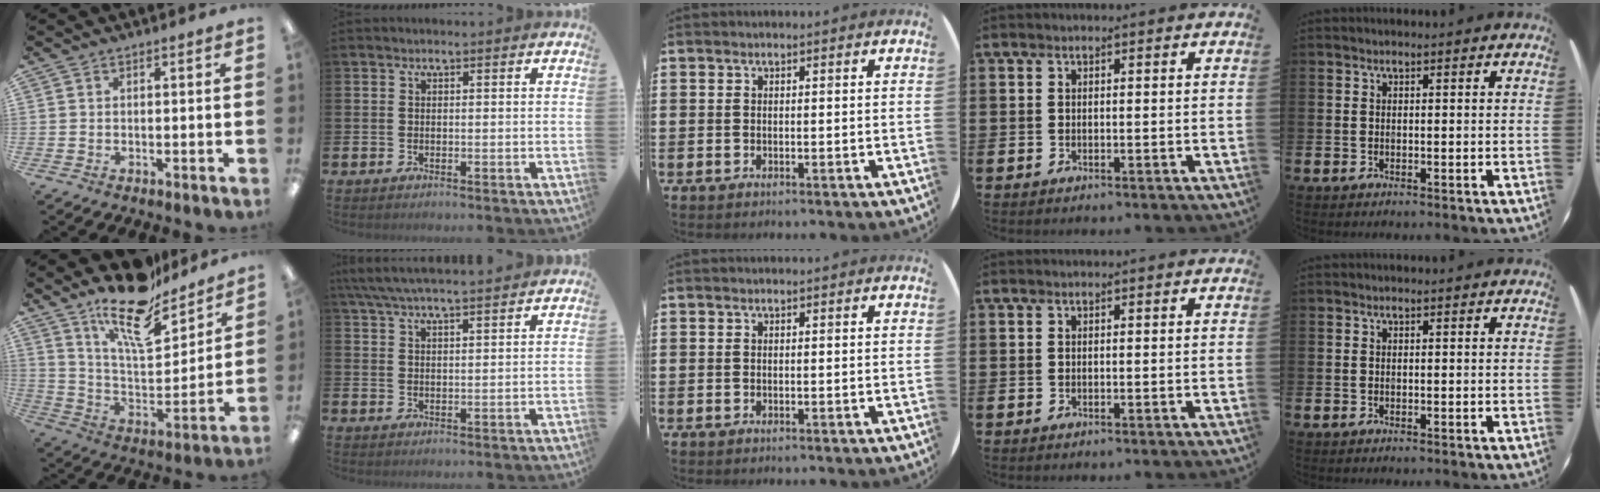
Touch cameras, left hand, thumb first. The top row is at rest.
{"thumb": {"total": 18.0, "force": [13.7, 6.1, 10.0], "torque": [-0.176, -0.089, 0.234]}, "index": {"total": 5.2, "force": [4.8, 0.2, 1.9], "torque": [-0.053, -0.016, 0.088]}}